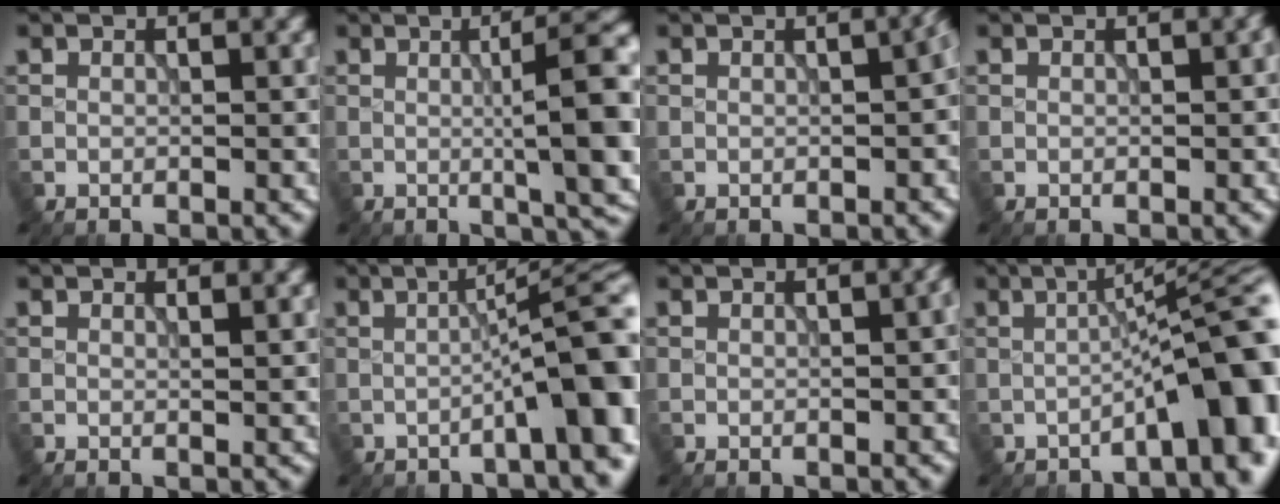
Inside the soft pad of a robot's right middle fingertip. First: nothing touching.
{"total": 11.3, "force": [0.6, 2.7, 10.9], "torque": [-0.114, 0.009, 0.011]}
{"total": 3.2, "force": [-0.3, 1.3, 3.0], "torque": [-0.031, -0.006, 0.007]}
{"total": 1.1, "force": [0.1, 0.4, 1.0], "torque": [-0.009, -0.002, 0.006]}
{"total": 1.1, "force": [0.9, 0.2, 0.6], "torque": [-0.001, 0.001, 0.007]}
{"total": 10.2, "force": [-1.8, 2.1, 9.8], "torque": [-0.115, 0.016, -0.032]}
{"total": 1.7, "force": [0.1, 0.7, 1.6], "torque": [-0.008, -0.001, 0.010]}
{"total": 10.2, "force": [-3.0, 2.5, 9.4], "torque": [-0.115, 0.012, -0.042]}